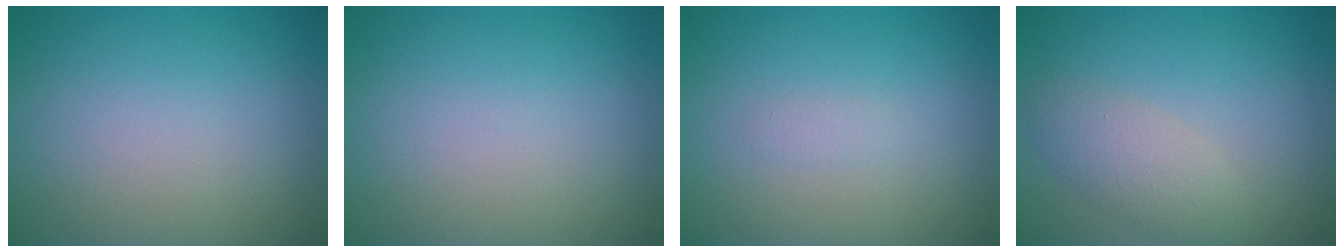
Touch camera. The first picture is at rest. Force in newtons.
{"total": 0.0}
{"total": 0.6, "press": 0.6, "slide": 0.0}
{"total": 2.8, "press": 2.8, "slide": 0.1}